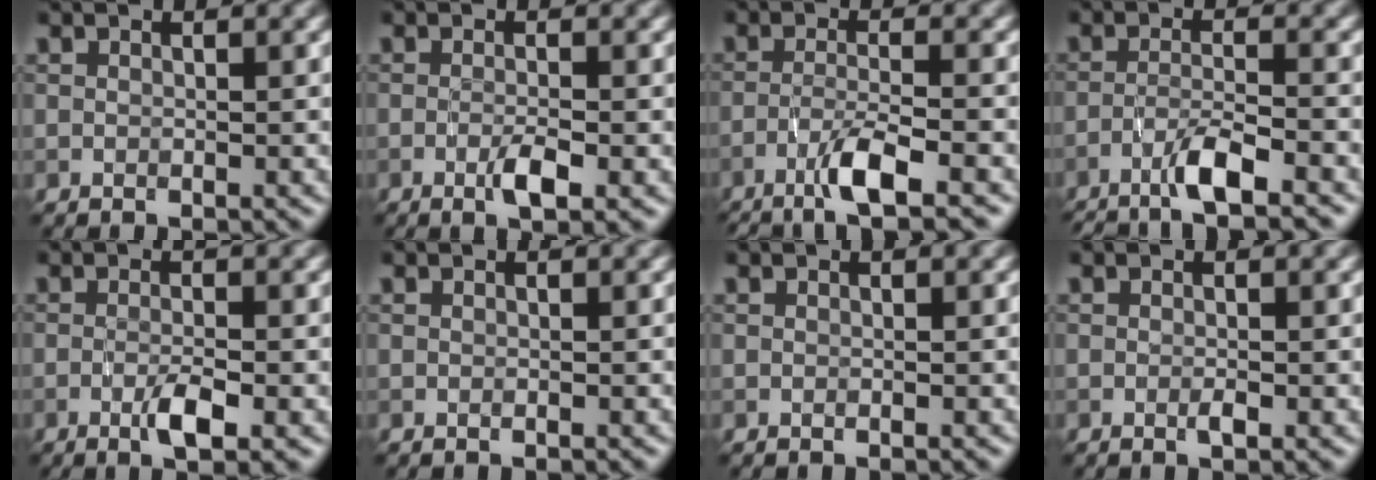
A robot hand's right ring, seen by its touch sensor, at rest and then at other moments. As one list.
[{"total": 2.4, "force": [-0.8, 0.4, 2.2], "torque": [-0.039, -0.002, -0.016]}, {"total": 4.2, "force": [-2.5, 0.5, 3.3], "torque": [-0.062, 0.003, -0.055]}, {"total": 3.8, "force": [-2.6, 0.4, 2.8], "torque": [-0.050, 0.005, -0.059]}, {"total": 2.7, "force": [-0.9, 0.5, 2.5], "torque": [-0.046, -0.002, -0.018]}, {"total": 0.0}, {"total": 0.0}, {"total": 0.8, "force": [-0.2, 0.1, 0.8], "torque": [-0.015, -0.003, -0.005]}]